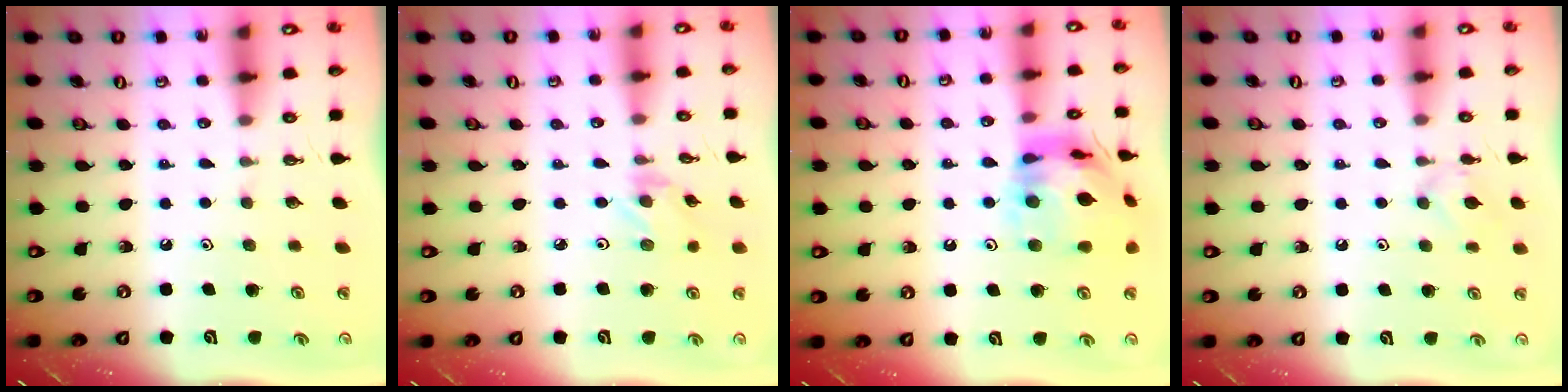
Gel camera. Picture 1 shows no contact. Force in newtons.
{"total": 0.5, "press": 0.5, "slide": 0.1}
{"total": 16.9, "press": 16.8, "slide": 1.7}
{"total": 5.6, "press": 5.6, "slide": 0.9}